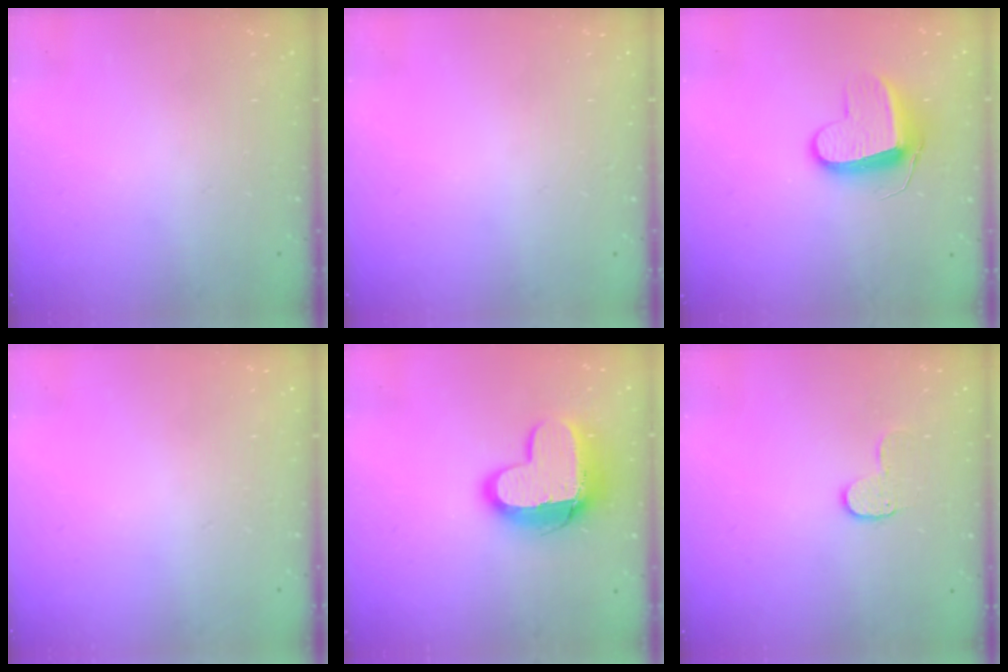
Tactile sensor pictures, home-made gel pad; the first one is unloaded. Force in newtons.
{"total": 0.0}
{"total": 9.4, "press": 9.4, "slide": 0.2}
{"total": 0.0}
{"total": 14.2, "press": 14.2, "slide": 1.1}
{"total": 6.5, "press": 6.4, "slide": 0.4}